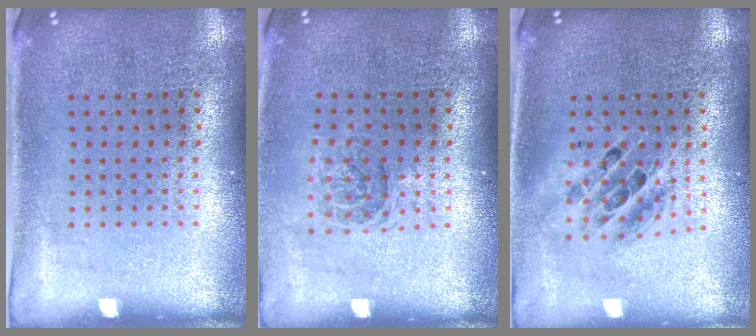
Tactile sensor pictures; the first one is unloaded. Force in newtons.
{"total": 1.2, "press": 1.0, "slide": 0.6}
{"total": 1.5, "press": 1.3, "slide": 0.8}